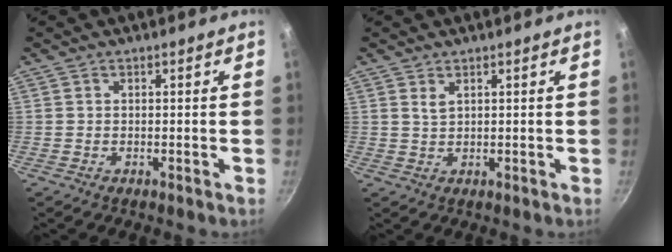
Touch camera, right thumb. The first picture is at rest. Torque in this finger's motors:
{"motor_torque": [-0.51, 0.40, -0.29, 0.22, 0.06]}